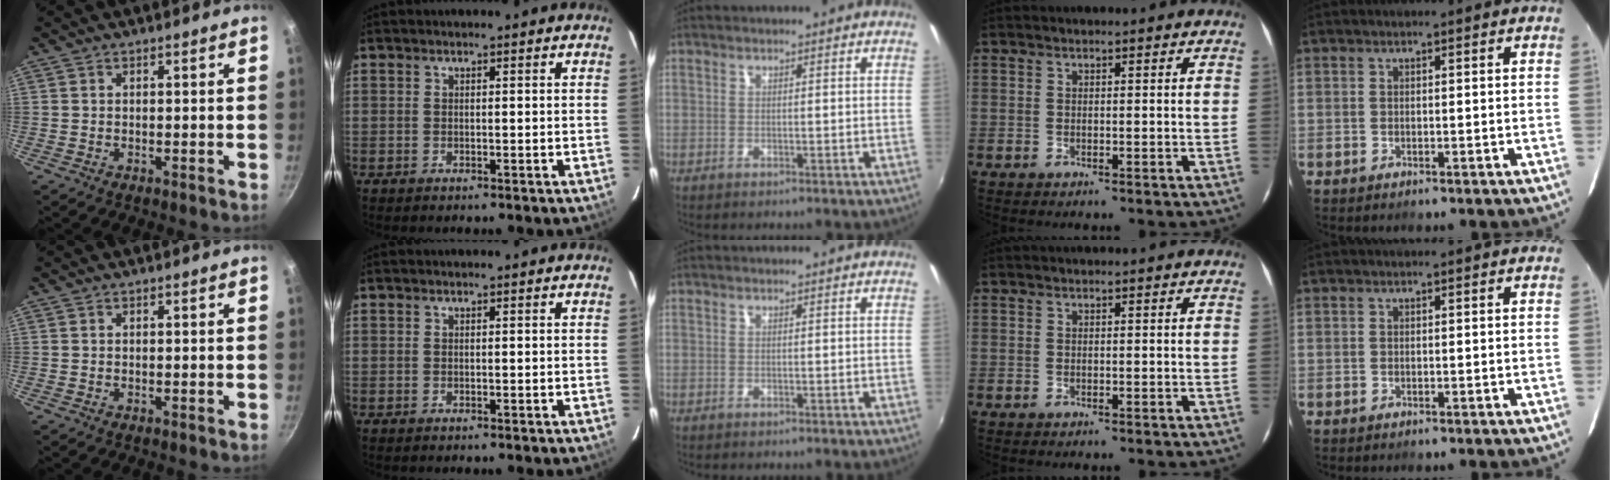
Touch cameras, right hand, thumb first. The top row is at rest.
{}